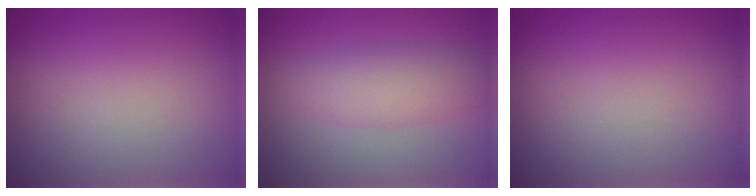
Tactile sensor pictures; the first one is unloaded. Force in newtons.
{"total": 3.2, "press": 3.2, "slide": 0.1}
{"total": 0.0}